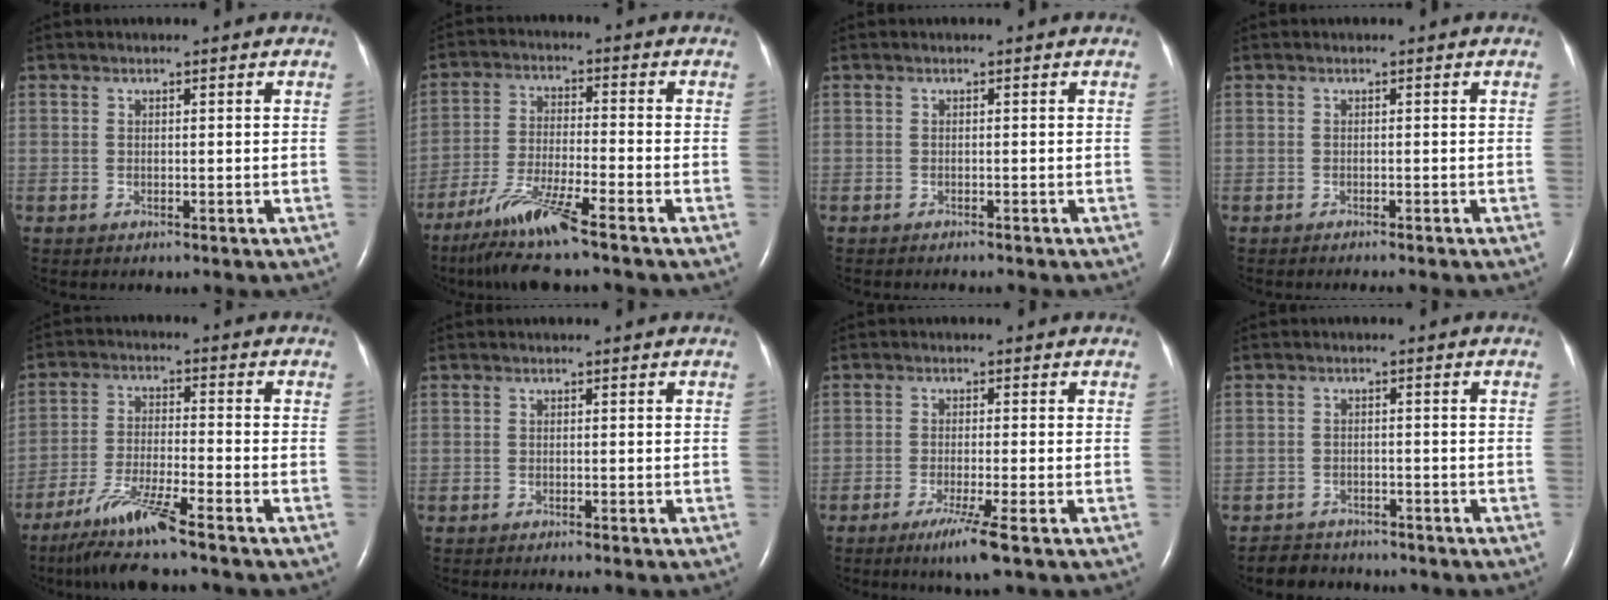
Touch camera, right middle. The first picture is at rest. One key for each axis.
{"total": 9.6, "fx": -7.0, "fy": -0.6, "fz": 6.5, "tx": -0.132, "ty": -0.036, "tz": -0.132}
{"total": 2.8, "fx": -2.5, "fy": 0.1, "fz": 1.3, "tx": -0.020, "ty": -0.005, "tz": -0.026}
{"total": 3.3, "fx": -2.9, "fy": -0.1, "fz": 1.6, "tx": -0.019, "ty": -0.005, "tz": -0.032}
{"total": 8.5, "fx": -6.6, "fy": -0.9, "fz": 5.4, "tx": -0.109, "ty": -0.036, "tz": -0.124}
{"total": 1.8, "fx": -1.4, "fy": -0.3, "fz": 1.1, "tx": -0.012, "ty": 0.002, "tz": -0.014}
{"total": 4.8, "fx": -2.7, "fy": -0.8, "fz": 3.9, "tx": -0.073, "ty": -0.020, "tz": -0.050}
{"total": 3.7, "fx": -3.5, "fy": 1.3, "fz": -0.2, "tx": -0.003, "ty": -0.007, "tz": -0.056}